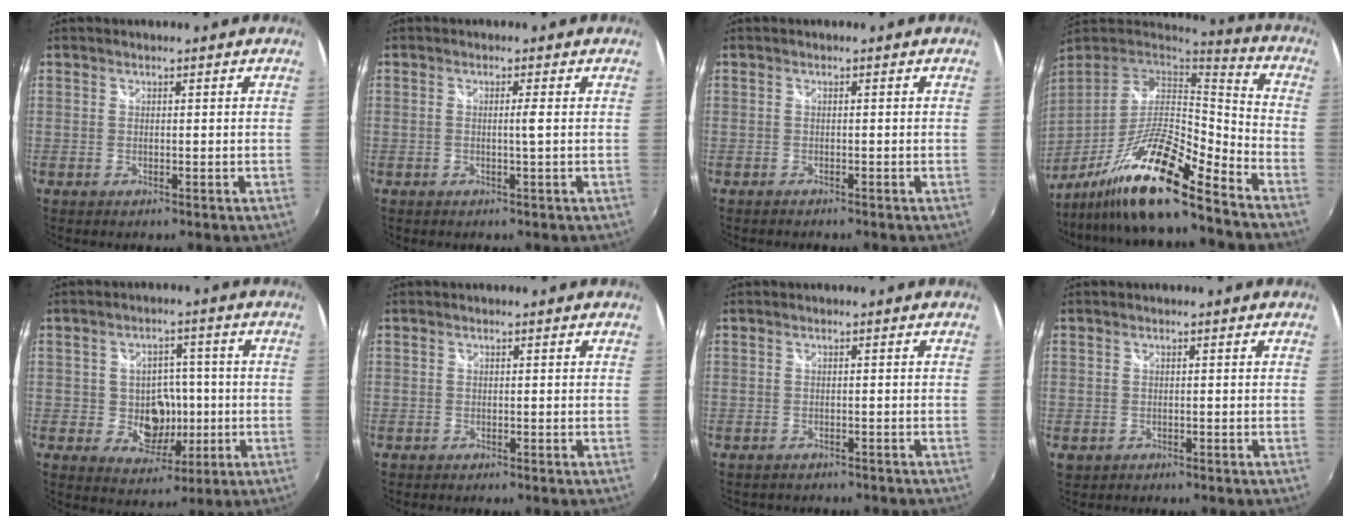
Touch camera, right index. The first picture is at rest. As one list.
[{"total": 1.3, "force": [0.0, -0.6, 1.2], "torque": [-0.017, 0.000, 0.001]}, {"total": 1.2, "force": [-1.1, 0.2, 0.3], "torque": [-0.009, -0.008, -0.019]}, {"total": 18.9, "force": [-12.5, 1.9, 14.0], "torque": [-0.265, -0.027, -0.239]}, {"total": 7.8, "force": [-1.0, 6.7, 4.0], "torque": [-0.077, 0.010, -0.001]}, {"total": 0.5, "force": [-0.3, 0.4, -0.1], "torque": [-0.001, 0.001, -0.008]}, {"total": 2.0, "force": [-1.7, 1.1, 0.3], "torque": [-0.011, -0.004, -0.022]}, {"total": 1.4, "force": [-0.6, 1.2, 0.6], "torque": [-0.015, -0.004, -0.009]}]